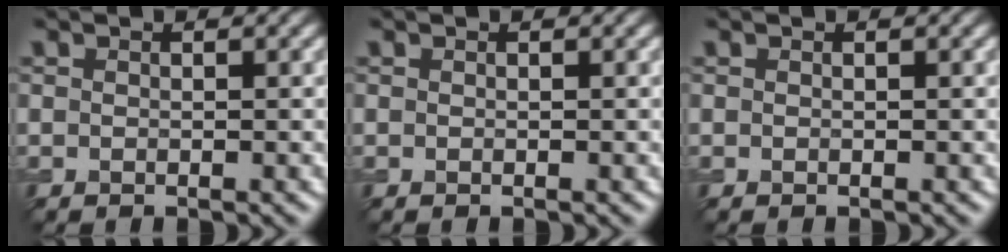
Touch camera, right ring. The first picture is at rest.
{"total": 0.0}
{"total": 0.0}